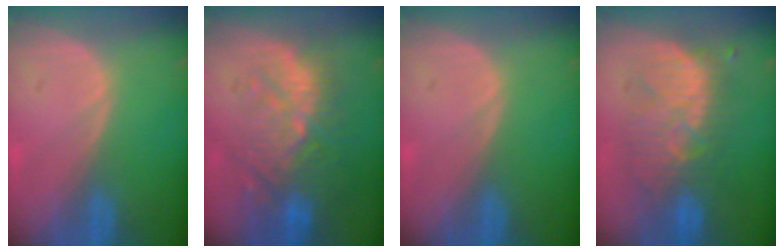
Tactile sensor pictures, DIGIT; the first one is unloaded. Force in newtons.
{"total": 11.1, "press": 9.8, "slide": 5.3}
{"total": 0.0}
{"total": 9.1, "press": 9.1, "slide": 0.6}